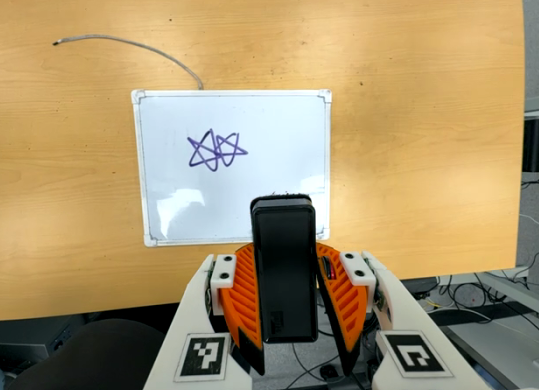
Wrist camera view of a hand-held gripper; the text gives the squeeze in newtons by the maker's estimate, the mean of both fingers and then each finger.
{"total": 6.2, "left": 5.4, "right": 7.0}